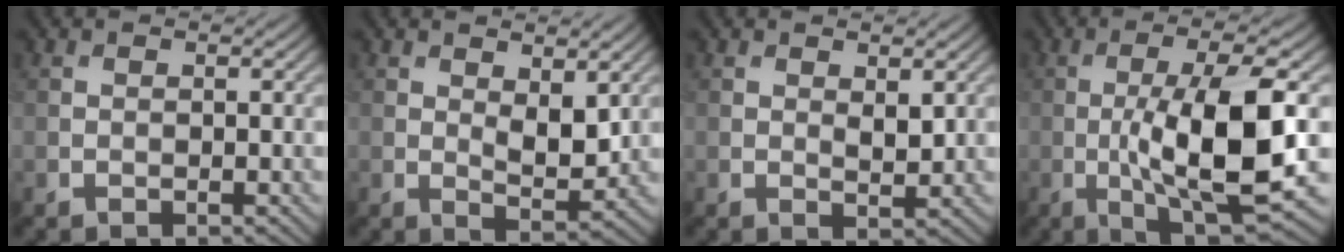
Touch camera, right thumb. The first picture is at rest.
{"total": 4.3, "force": [1.3, 2.0, 3.6], "torque": [-0.066, -0.008, 0.029]}
{"total": 2.0, "force": [0.8, 0.9, 1.6], "torque": [-0.030, -0.008, 0.018]}
{"total": 13.7, "force": [-1.7, 3.6, 13.1], "torque": [-0.220, 0.001, -0.022]}